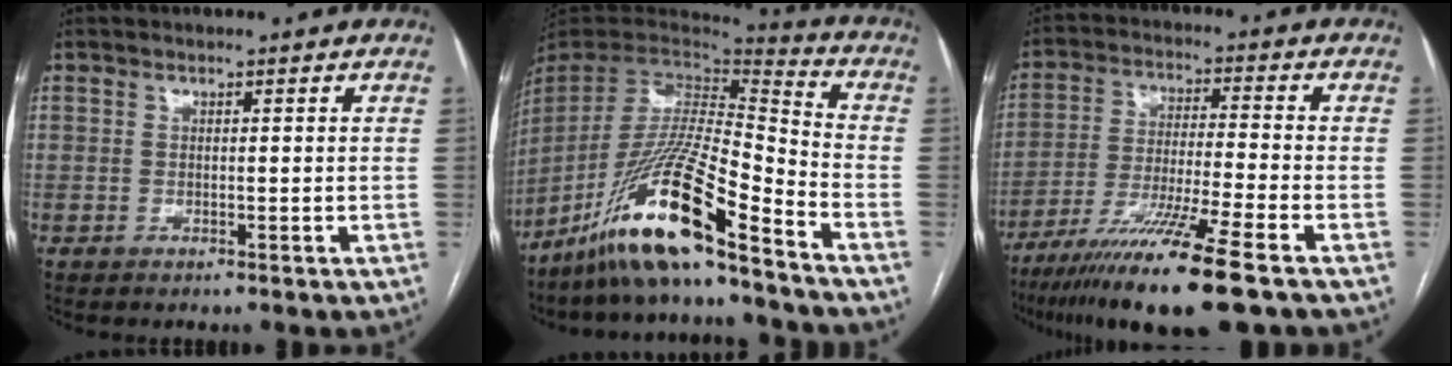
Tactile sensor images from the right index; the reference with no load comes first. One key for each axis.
{"total": 19.1, "fx": -13.8, "fy": 0.7, "fz": 13.2, "tx": -0.285, "ty": -0.023, "tz": -0.260}
{"total": 15.2, "fx": -10.3, "fy": -0.9, "fz": 11.2, "tx": -0.208, "ty": -0.047, "tz": -0.181}